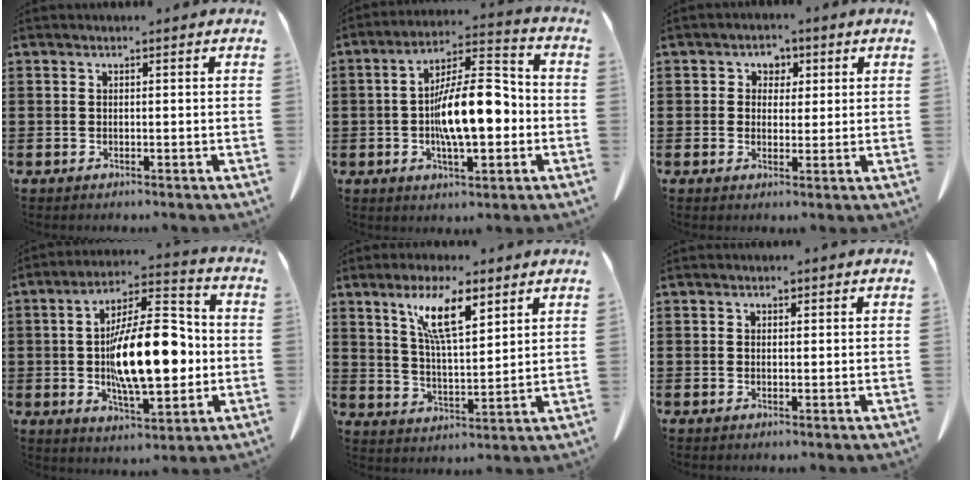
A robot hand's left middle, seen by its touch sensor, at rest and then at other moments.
{"total": 13.1, "force": [-1.7, 4.8, 12.1], "torque": [-0.215, 0.007, -0.028]}
{"total": 2.6, "force": [0.7, 2.4, 0.6], "torque": [-0.018, 0.009, 0.008]}
{"total": 16.4, "force": [-1.0, 6.8, 14.9], "torque": [-0.259, 0.005, -0.014]}
{"total": 9.6, "force": [5.8, 2.8, 7.1], "torque": [-0.143, -0.004, 0.101]}
{"total": 0.7, "force": [0.2, 0.5, 0.4], "torque": [-0.010, 0.003, 0.004]}